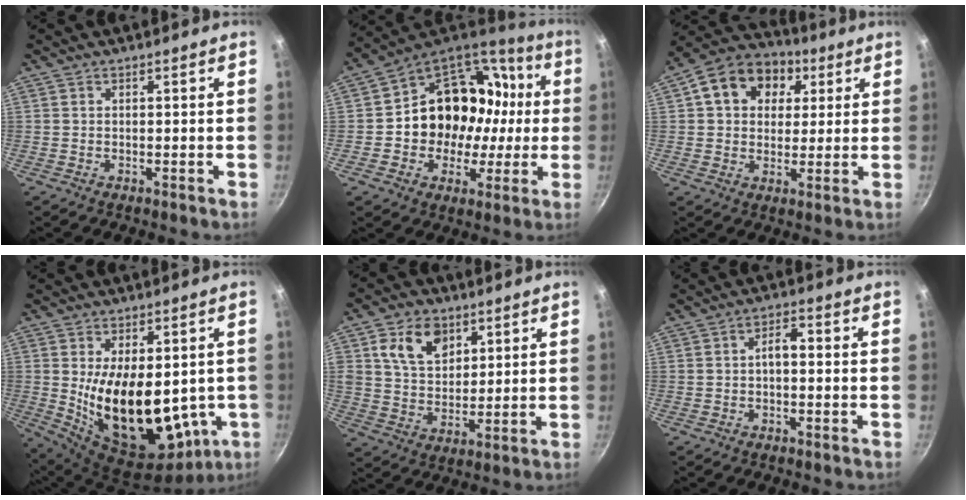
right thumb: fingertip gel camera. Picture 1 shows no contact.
{"total": 21.9, "force": [0.9, 18.3, 12.0], "torque": [-0.156, 0.051, 0.021]}
{"total": 14.7, "force": [4.8, 11.4, 8.0], "torque": [-0.112, 0.017, 0.062]}
{"total": 22.0, "force": [-0.6, 11.9, 18.5], "torque": [-0.281, -0.033, 0.022]}
{"total": 10.7, "force": [4.6, 7.4, 6.2], "torque": [-0.085, -0.017, 0.082]}
{"total": 3.1, "force": [-0.5, 1.5, 2.6], "torque": [-0.039, 0.019, -0.010]}